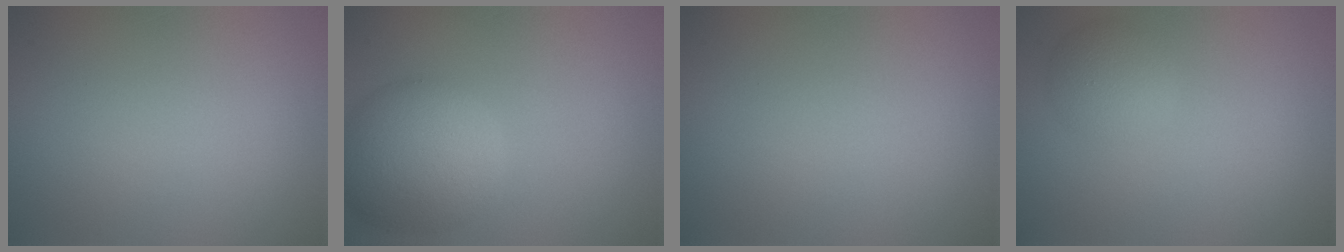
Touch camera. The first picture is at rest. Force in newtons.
{"total": 7.0, "press": 7.0, "slide": 0.2}
{"total": 0.0}
{"total": 2.7, "press": 2.7, "slide": 0.1}